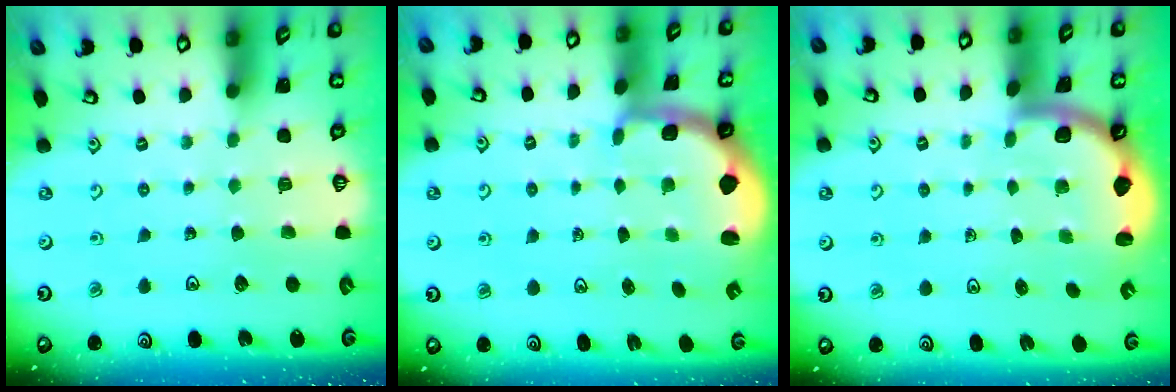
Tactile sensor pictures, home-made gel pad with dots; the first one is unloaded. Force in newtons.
{"total": 1.0, "press": 0.9, "slide": 0.2}
{"total": 1.8, "press": 1.8, "slide": 0.1}